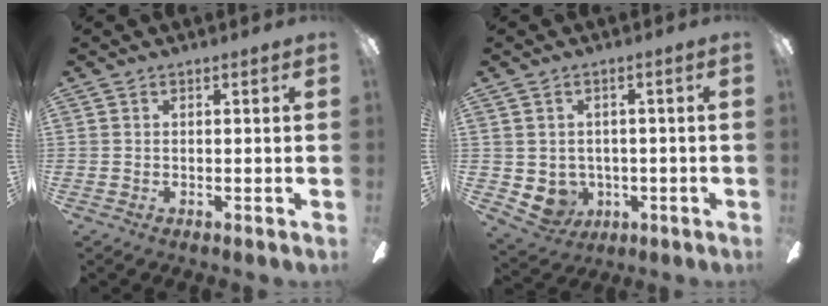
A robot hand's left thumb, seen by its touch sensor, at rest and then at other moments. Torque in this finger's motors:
{"motor_torque": [-0.12, 0.19, -0.03, -0.07, 0.00]}